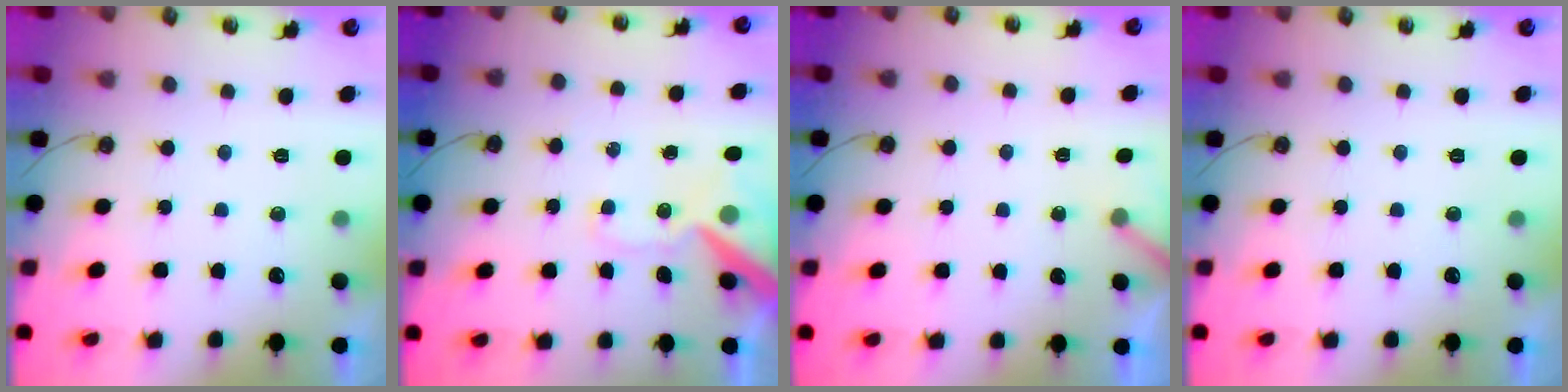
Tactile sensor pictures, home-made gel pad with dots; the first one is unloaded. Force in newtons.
{"total": 11.8, "press": 11.7, "slide": 1.8}
{"total": 2.5, "press": 2.5, "slide": 0.1}
{"total": 0.0}